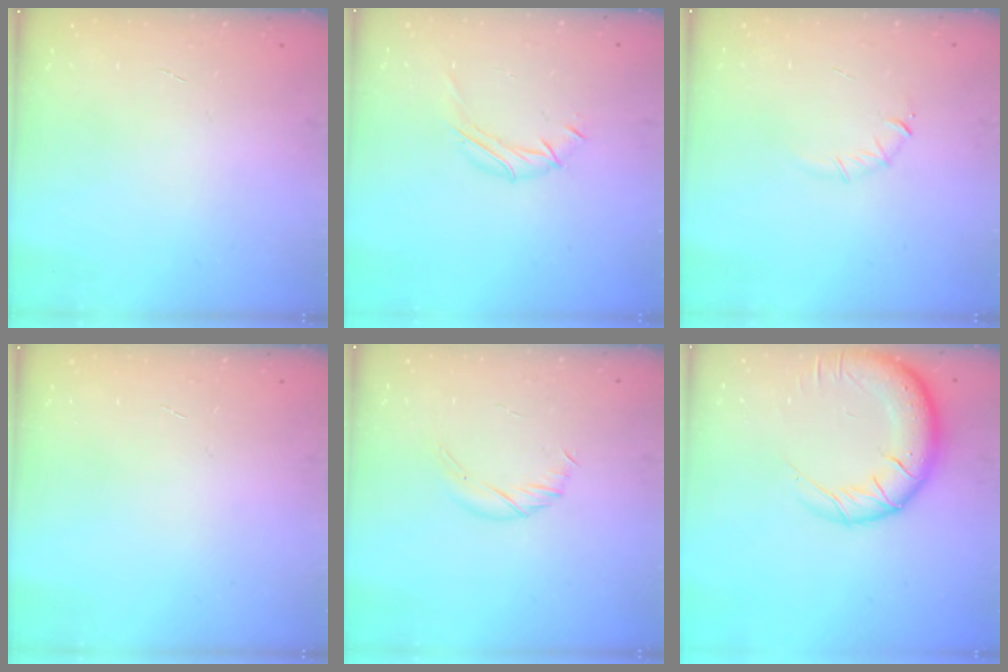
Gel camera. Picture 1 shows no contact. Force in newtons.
{"total": 6.3, "press": 6.3, "slide": 0.6}
{"total": 3.8, "press": 3.6, "slide": 1.1}
{"total": 0.0}
{"total": 5.0, "press": 4.8, "slide": 1.4}
{"total": 16.2, "press": 15.8, "slide": 3.9}